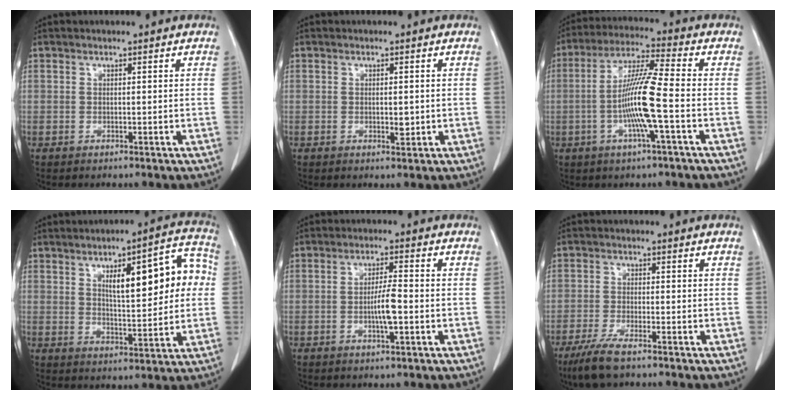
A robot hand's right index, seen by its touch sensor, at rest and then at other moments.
{"total": 1.5, "force": [-0.1, 0.6, 1.4], "torque": [-0.025, -0.004, 0.002]}
{"total": 10.9, "force": [-2.3, -0.4, 10.7], "torque": [-0.207, 0.000, -0.051]}
{"total": 13.8, "force": [3.0, 3.8, 13.0], "torque": [-0.171, 0.030, 0.045]}
{"total": 4.4, "force": [-1.0, 0.3, 4.3], "torque": [-0.081, -0.003, -0.019]}
{"total": 5.6, "force": [-4.0, 0.7, 3.9], "torque": [-0.081, -0.016, -0.070]}